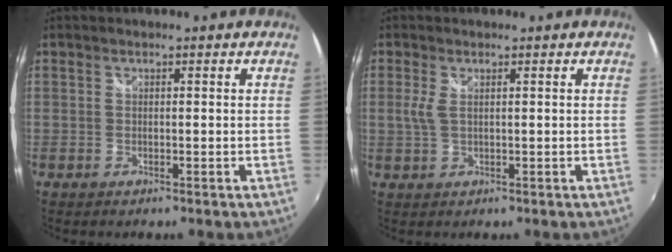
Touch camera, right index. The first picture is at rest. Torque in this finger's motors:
{"motor_torque": [-0.01, 0.02, 0.10, 0.05]}